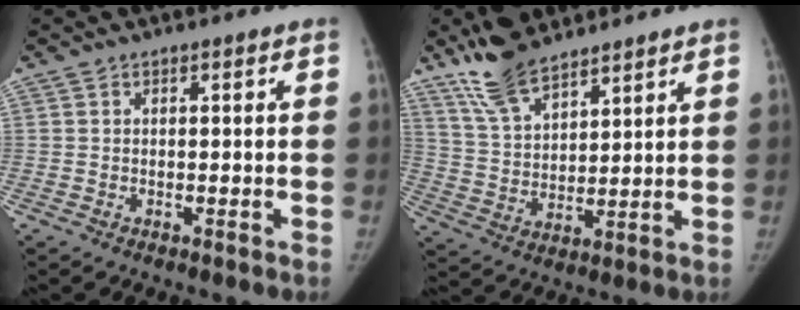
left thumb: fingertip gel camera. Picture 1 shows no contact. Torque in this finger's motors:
{"motor_torque": [0.82, -0.67, 0.93, -1.07, 0.26]}